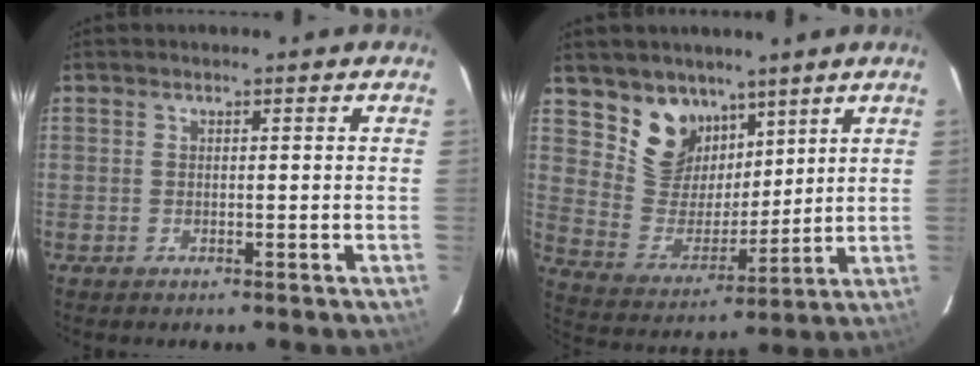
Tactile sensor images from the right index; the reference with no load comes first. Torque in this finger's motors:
{"motor_torque": [0.09, 0.39, 0.04, 0.01]}